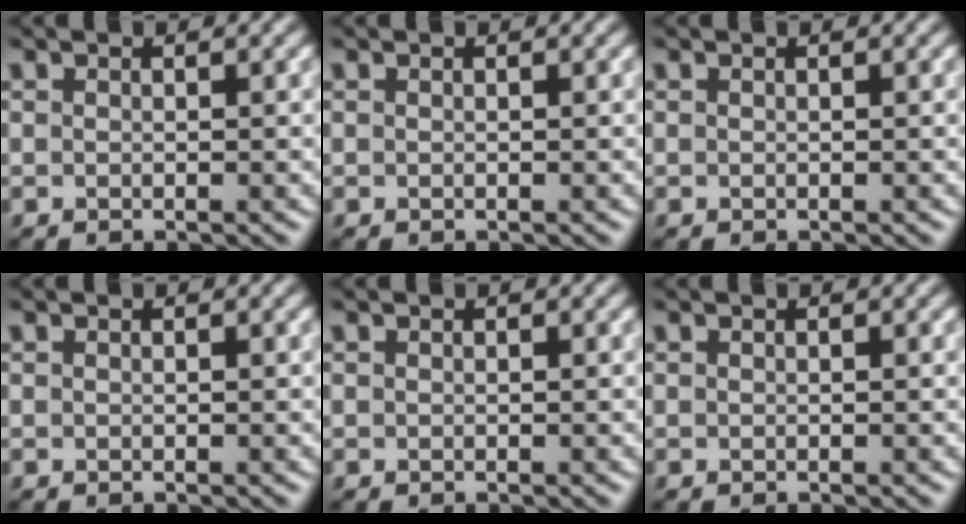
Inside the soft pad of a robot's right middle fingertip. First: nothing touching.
{"total": 0.0}
{"total": 0.0}
{"total": 0.0}
{"total": 0.0}
{"total": 0.0}